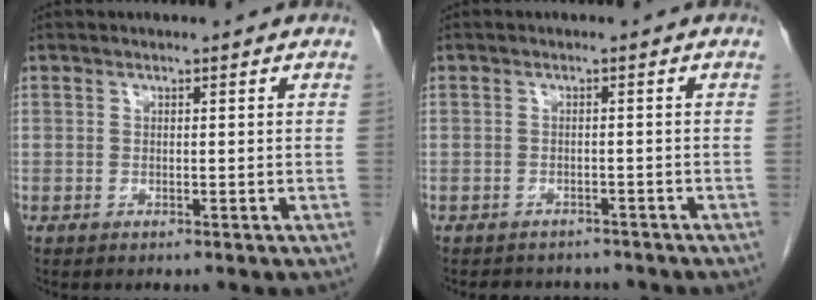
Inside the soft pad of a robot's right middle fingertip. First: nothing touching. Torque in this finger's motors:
{"motor_torque": [0.01, -0.01, 0.01, 0.00]}